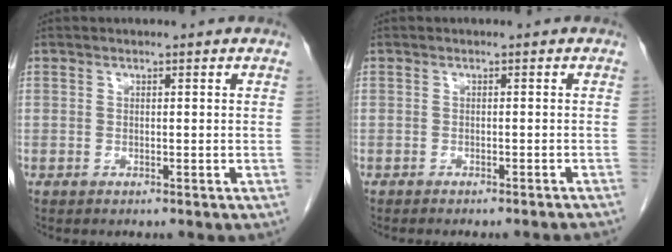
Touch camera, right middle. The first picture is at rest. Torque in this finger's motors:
{"motor_torque": [0.13, -0.12, 0.01, 0.01]}